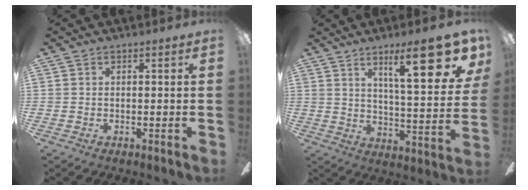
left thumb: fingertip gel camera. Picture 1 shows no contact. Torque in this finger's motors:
{"motor_torque": [0.26, 0.10, -0.03, -0.33, 0.15]}